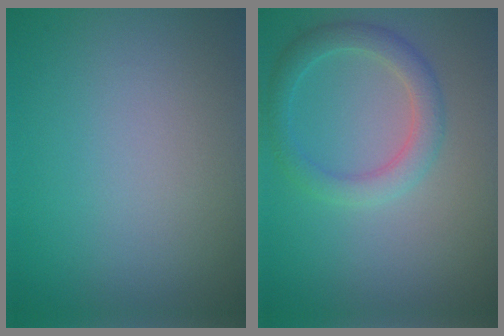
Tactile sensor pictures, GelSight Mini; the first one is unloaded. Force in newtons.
{"total": 2.8, "press": 2.8, "slide": 0.0}